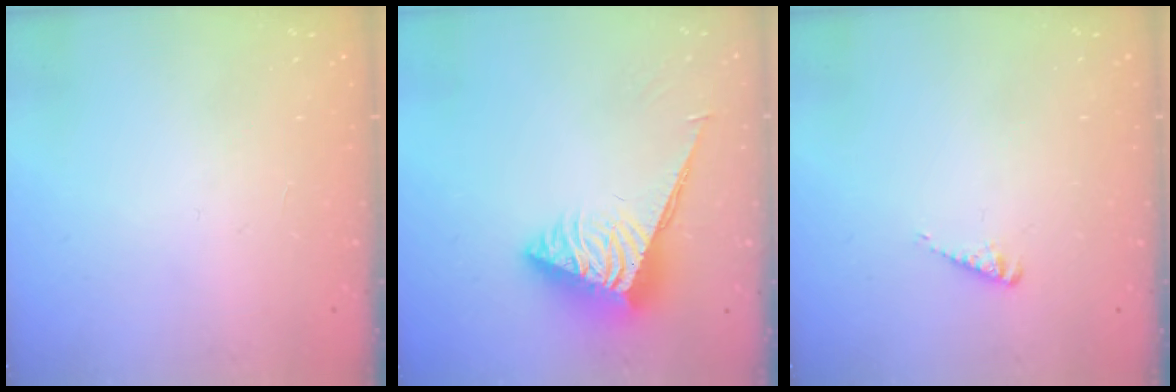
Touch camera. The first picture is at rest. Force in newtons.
{"total": 6.1, "press": 6.1, "slide": 0.4}
{"total": 3.1, "press": 3.1, "slide": 0.3}